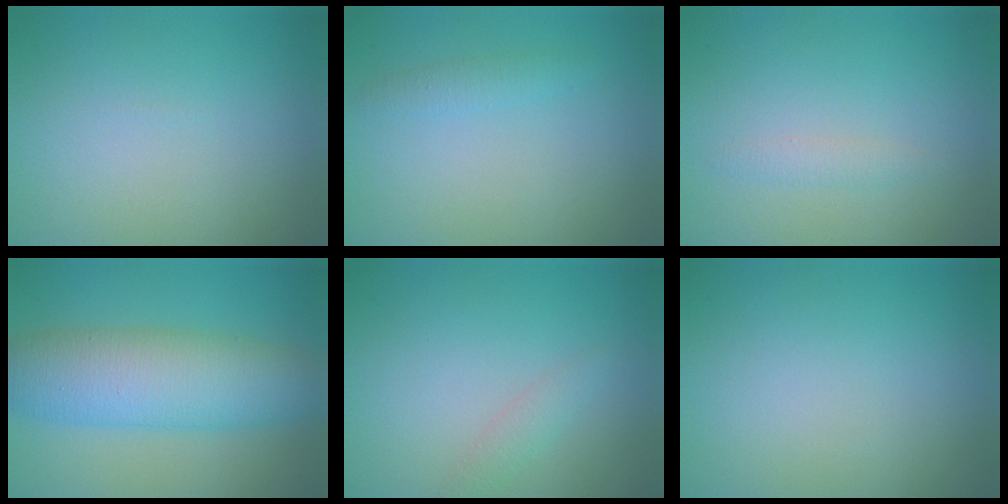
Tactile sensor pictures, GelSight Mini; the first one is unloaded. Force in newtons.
{"total": 1.2, "press": 1.2, "slide": 0.1}
{"total": 1.0, "press": 1.0, "slide": 0.0}
{"total": 8.6, "press": 8.6, "slide": 0.1}
{"total": 1.2, "press": 1.2, "slide": 0.1}
{"total": 0.0}